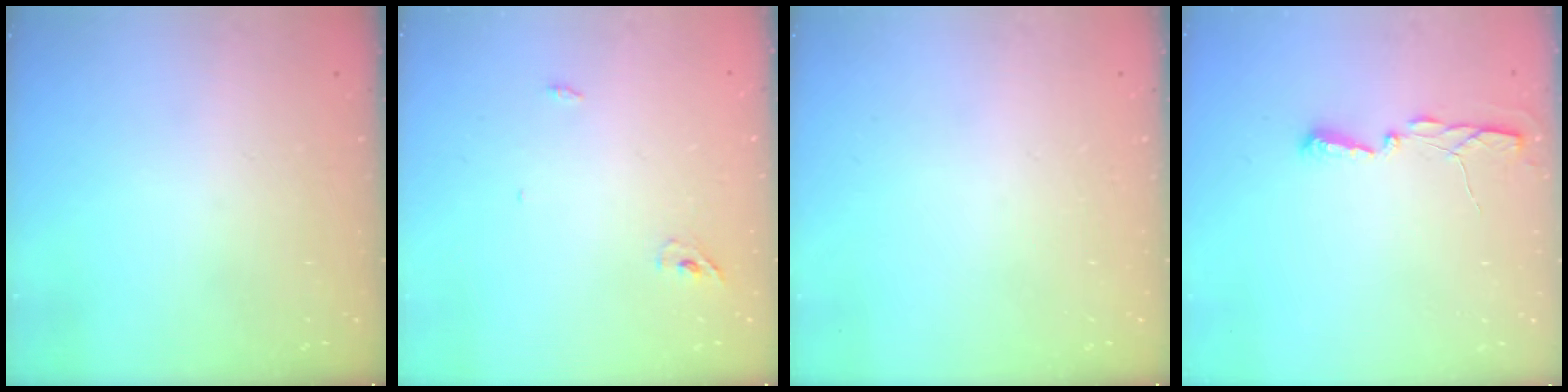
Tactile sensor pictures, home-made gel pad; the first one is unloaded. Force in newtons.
{"total": 2.1, "press": 1.9, "slide": 1.0}
{"total": 0.0}
{"total": 3.9, "press": 3.9, "slide": 0.4}